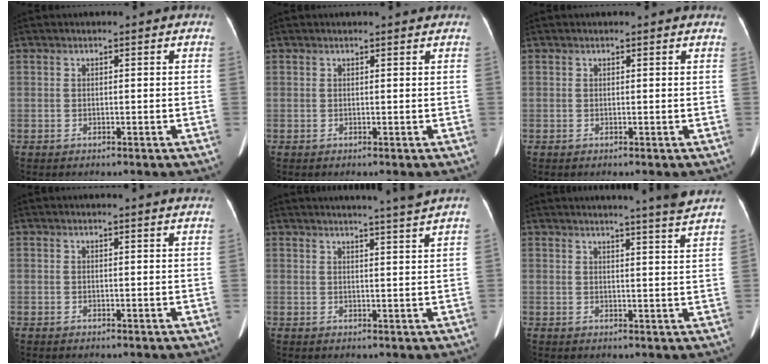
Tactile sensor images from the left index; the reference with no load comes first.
{"total": 1.3, "force": [1.3, -0.1, 0.3], "torque": [-0.010, 0.002, 0.016]}
{"total": 1.0, "force": [0.9, 0.0, 0.2], "torque": [-0.012, 0.000, 0.003]}
{"total": 3.3, "force": [3.1, -0.5, 1.0], "torque": [-0.015, -0.001, 0.024]}
{"total": 7.8, "force": [7.0, -2.2, 2.5], "torque": [-0.034, -0.020, 0.083]}
{"total": 9.9, "force": [9.0, -2.1, 3.6], "torque": [-0.048, -0.028, 0.096]}